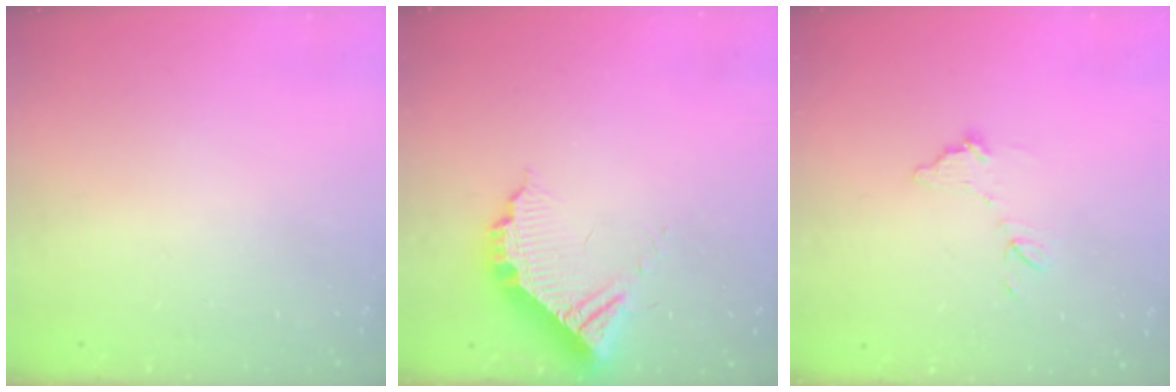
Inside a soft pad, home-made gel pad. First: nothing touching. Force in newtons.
{"total": 11.1, "press": 11.0, "slide": 1.0}
{"total": 7.7, "press": 7.7, "slide": 0.2}